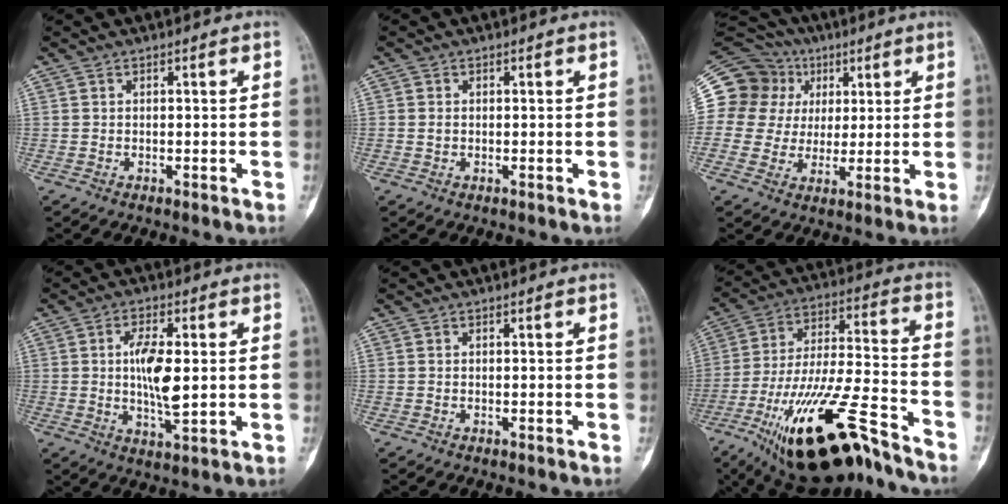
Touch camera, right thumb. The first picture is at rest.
{"total": 1.1, "force": [0.0, 1.0, 0.6], "torque": [-0.011, 0.001, 0.001]}
{"total": 18.4, "force": [5.2, 16.8, 5.3], "torque": [-0.096, 0.046, 0.104]}
{"total": 9.1, "force": [0.7, 3.4, 8.5], "torque": [-0.152, -0.011, 0.012]}
{"total": 0.0}
{"total": 24.3, "force": [-15.7, 6.9, 17.3], "torque": [-0.314, 0.065, -0.261]}